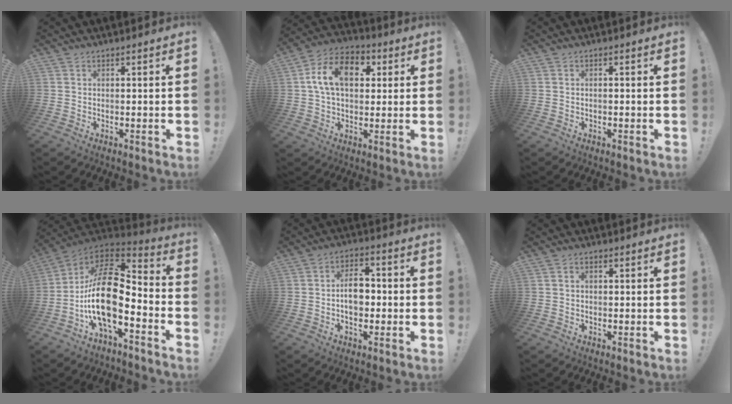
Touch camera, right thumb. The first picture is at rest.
{"total": 14.6, "force": [3.8, 9.4, 10.6], "torque": [-0.179, 0.010, 0.069]}
{"total": 0.8, "force": [-0.6, -0.1, 0.5], "torque": [-0.016, 0.001, -0.009]}
{"total": 20.4, "force": [-3.4, 9.0, 18.0], "torque": [-0.360, 0.016, -0.058]}
{"total": 8.7, "force": [-0.6, 5.9, 6.4], "torque": [-0.100, 0.010, -0.016]}
{"total": 1.3, "force": [0.1, 0.7, 1.0], "torque": [-0.022, 0.005, 0.000]}